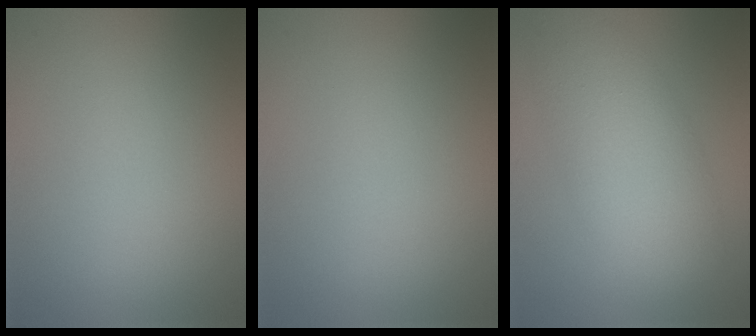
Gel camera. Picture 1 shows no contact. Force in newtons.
{"total": 0.0}
{"total": 6.4, "press": 6.4, "slide": 0.3}